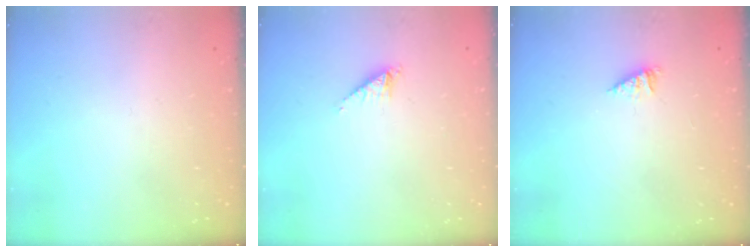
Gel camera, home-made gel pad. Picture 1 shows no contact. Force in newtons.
{"total": 2.2, "press": 2.2, "slide": 0.3}
{"total": 1.4, "press": 1.4, "slide": 0.2}